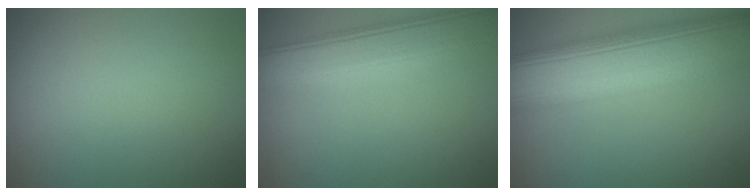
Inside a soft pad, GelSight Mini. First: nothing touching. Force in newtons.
{"total": 6.8, "press": 6.8, "slide": 0.4}
{"total": 13.7, "press": 13.7, "slide": 0.7}